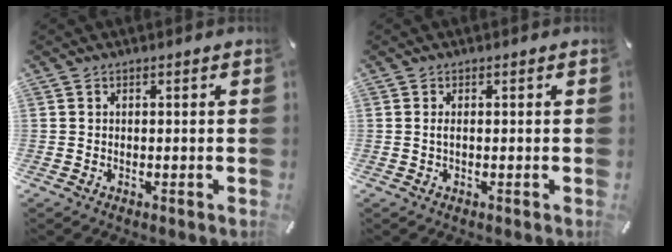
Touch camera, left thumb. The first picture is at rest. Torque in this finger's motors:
{"motor_torque": [0.10, 0.31, 0.01, -0.07, 0.02]}